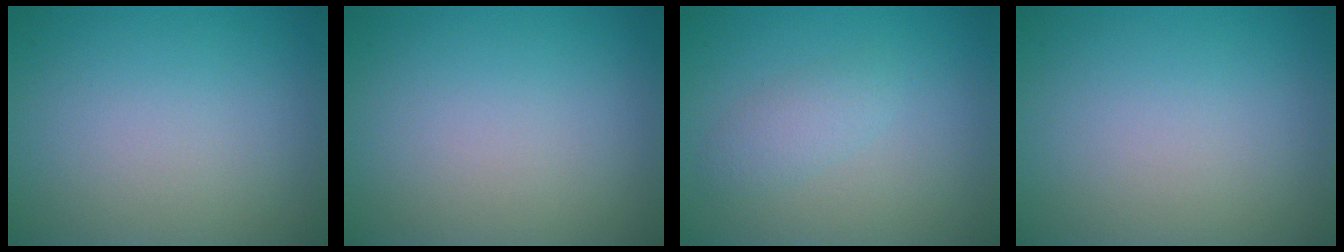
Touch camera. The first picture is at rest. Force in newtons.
{"total": 0.0}
{"total": 1.8, "press": 1.8, "slide": 0.1}
{"total": 0.0}